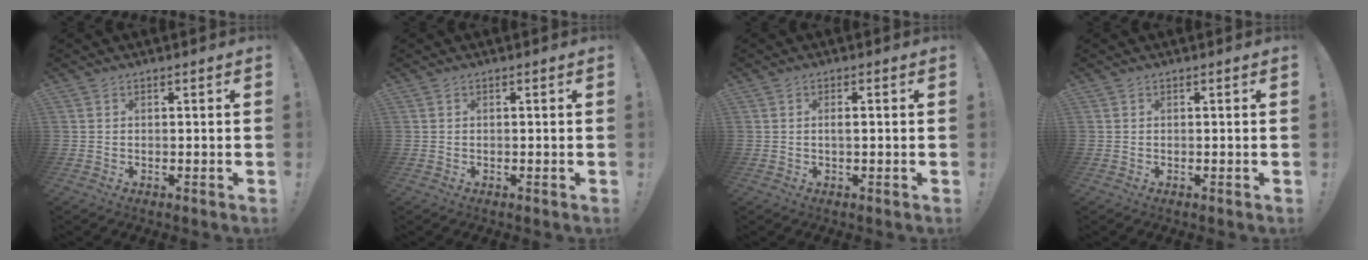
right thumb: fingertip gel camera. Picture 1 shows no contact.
{"total": 0.0}
{"total": 1.7, "force": [-0.3, 0.2, 1.7], "torque": [-0.029, 0.001, -0.007]}
{"total": 0.0}